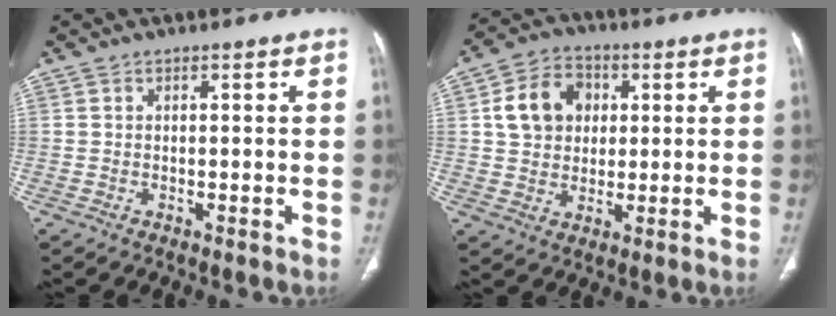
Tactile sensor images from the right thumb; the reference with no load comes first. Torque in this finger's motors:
{"motor_torque": [-0.50, 0.60, 0.24, -0.15, 0.10]}